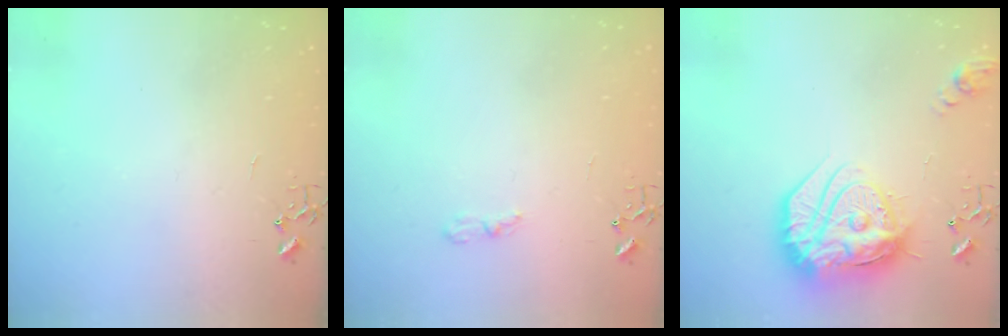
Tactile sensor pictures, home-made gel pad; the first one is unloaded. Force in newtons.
{"total": 3.3, "press": 3.3, "slide": 0.5}
{"total": 23.9, "press": 23.8, "slide": 2.1}